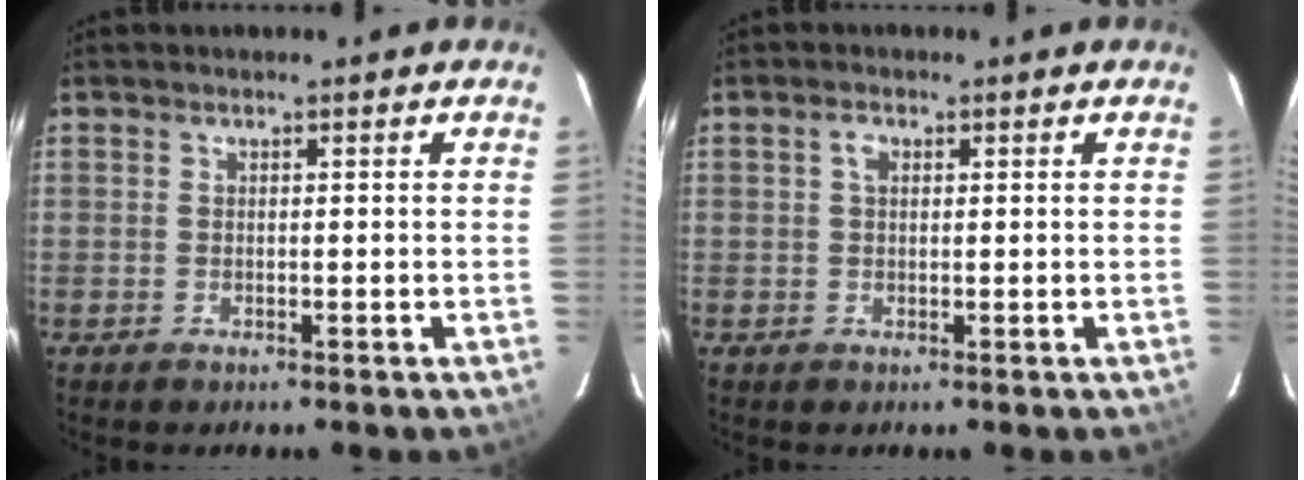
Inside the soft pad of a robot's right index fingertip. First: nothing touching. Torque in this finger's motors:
{"motor_torque": [0.01, 0.00, 0.01, 0.04]}